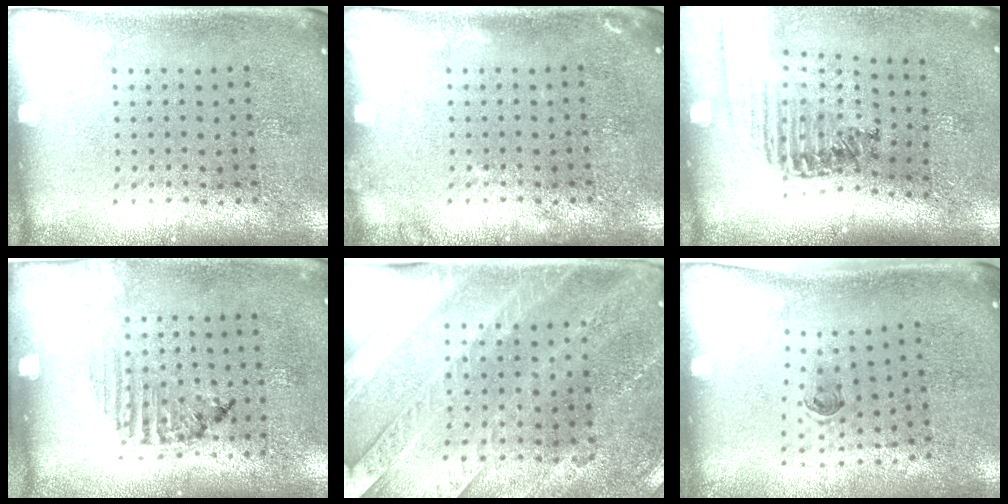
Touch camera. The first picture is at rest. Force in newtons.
{"total": 1.0, "press": 1.0, "slide": 0.3}
{"total": 1.5, "press": 1.4, "slide": 0.3}
{"total": 1.3, "press": 1.2, "slide": 0.4}
{"total": 2.9, "press": 2.7, "slide": 1.1}
{"total": 0.5, "press": 0.3, "slide": 0.4}